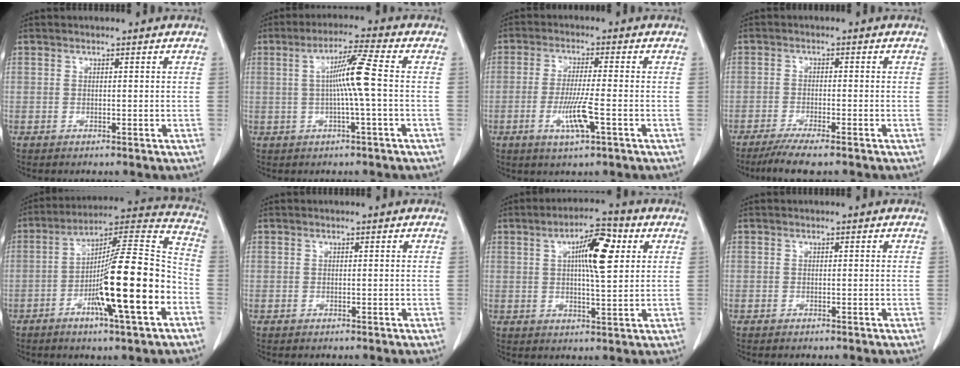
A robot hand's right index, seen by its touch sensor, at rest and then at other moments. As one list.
[{"total": 6.8, "force": [0.0, -1.1, 6.8], "torque": [-0.122, 0.008, 0.002]}, {"total": 6.3, "force": [-2.3, 0.2, 5.9], "torque": [-0.116, -0.012, -0.041]}, {"total": 6.3, "force": [-5.0, 0.2, 3.8], "torque": [-0.059, -0.014, -0.081]}, {"total": 18.5, "force": [-6.1, 1.3, 17.5], "torque": [-0.282, 0.000, -0.101]}, {"total": 0.0}, {"total": 9.0, "force": [2.8, 1.9, 8.4], "torque": [-0.136, 0.012, 0.044]}, {"total": 0.0}]